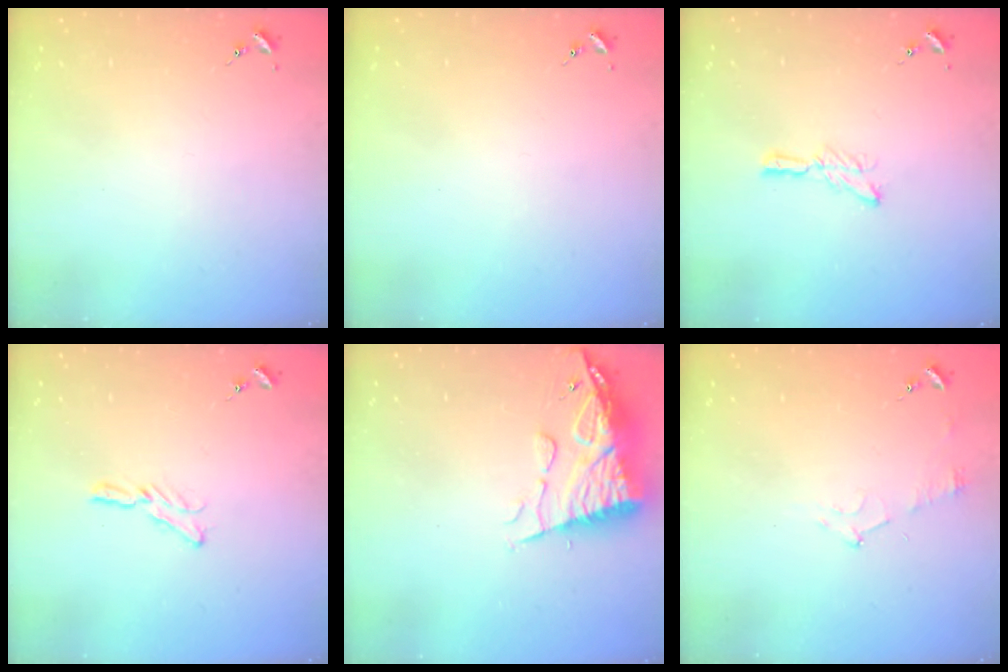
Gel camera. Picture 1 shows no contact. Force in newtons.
{"total": 0.0}
{"total": 6.4, "press": 6.4, "slide": 0.3}
{"total": 5.9, "press": 5.9, "slide": 0.5}
{"total": 11.7, "press": 11.6, "slide": 1.1}
{"total": 6.8, "press": 6.7, "slide": 0.7}